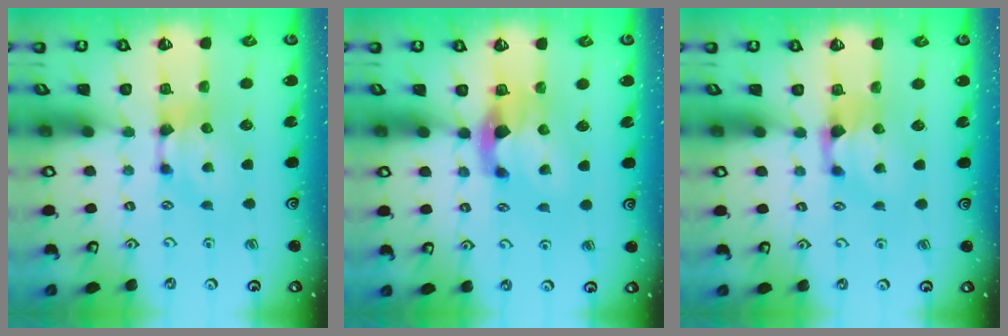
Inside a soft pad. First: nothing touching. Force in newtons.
{"total": 3.0, "press": 2.7, "slide": 1.4}
{"total": 0.9, "press": 0.4, "slide": 0.7}